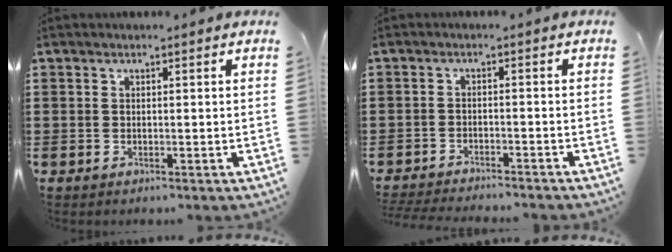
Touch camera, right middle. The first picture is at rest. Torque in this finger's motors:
{"motor_torque": [0.70, -0.17, 0.28, 0.12]}